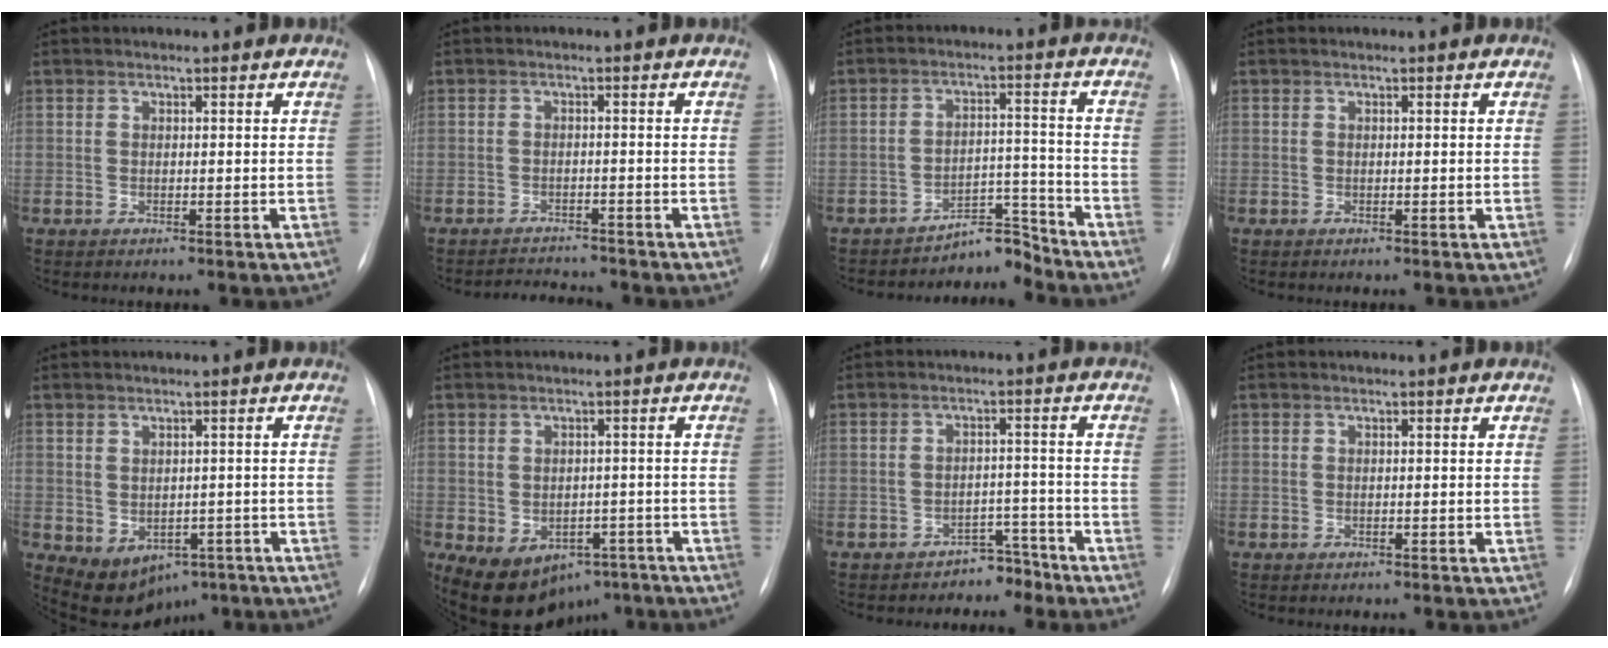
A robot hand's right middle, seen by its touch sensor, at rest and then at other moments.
{"total": 3.5, "force": [-3.5, 0.0, -0.1], "torque": [-0.003, -0.008, -0.054]}
{"total": 5.2, "force": [-5.2, 0.8, -0.5], "torque": [0.015, 0.037, -0.076]}
{"total": 0.0}
{"total": 7.3, "force": [-3.5, 5.3, 3.7], "torque": [-0.051, 0.009, -0.037]}
{"total": 11.2, "force": [-6.4, 7.8, 4.9], "torque": [-0.078, 0.018, -0.082]}
{"total": 3.7, "force": [-3.3, 1.8, -0.1], "torque": [0.009, 0.015, -0.044]}
{"total": 0.0}